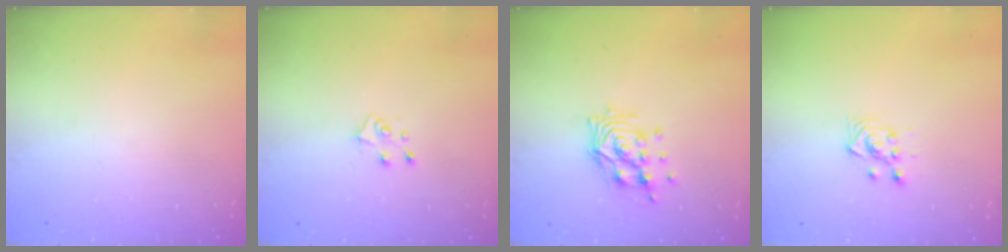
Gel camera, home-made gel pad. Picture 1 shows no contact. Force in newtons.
{"total": 5.6, "press": 5.6, "slide": 0.5}
{"total": 9.6, "press": 9.6, "slide": 0.8}
{"total": 3.6, "press": 3.4, "slide": 1.2}